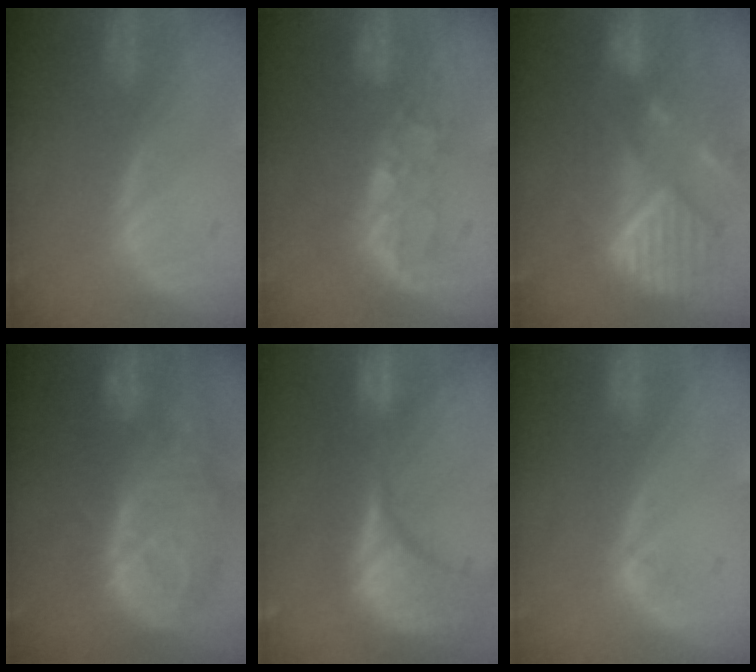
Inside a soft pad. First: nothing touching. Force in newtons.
{"total": 8.2, "press": 6.7, "slide": 4.6}
{"total": 11.1, "press": 10.0, "slide": 4.9}
{"total": 12.8, "press": 11.4, "slide": 5.9}
{"total": 15.4, "press": 12.2, "slide": 9.4}
{"total": 1.4, "press": 1.3, "slide": 0.5}